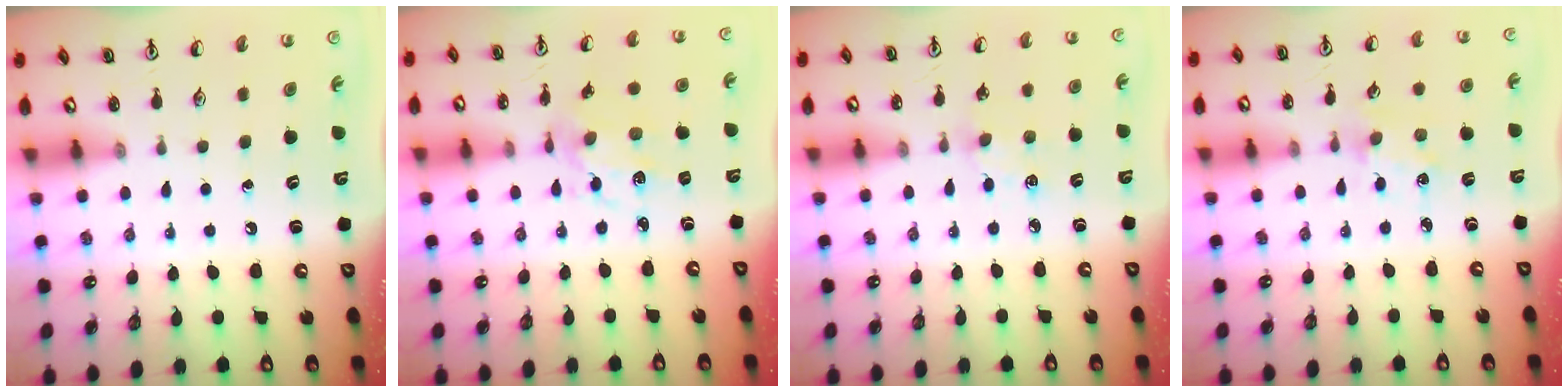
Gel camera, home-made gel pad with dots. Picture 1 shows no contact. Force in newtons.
{"total": 6.3, "press": 6.3, "slide": 0.3}
{"total": 4.8, "press": 4.7, "slide": 0.6}
{"total": 1.4, "press": 1.3, "slide": 0.2}